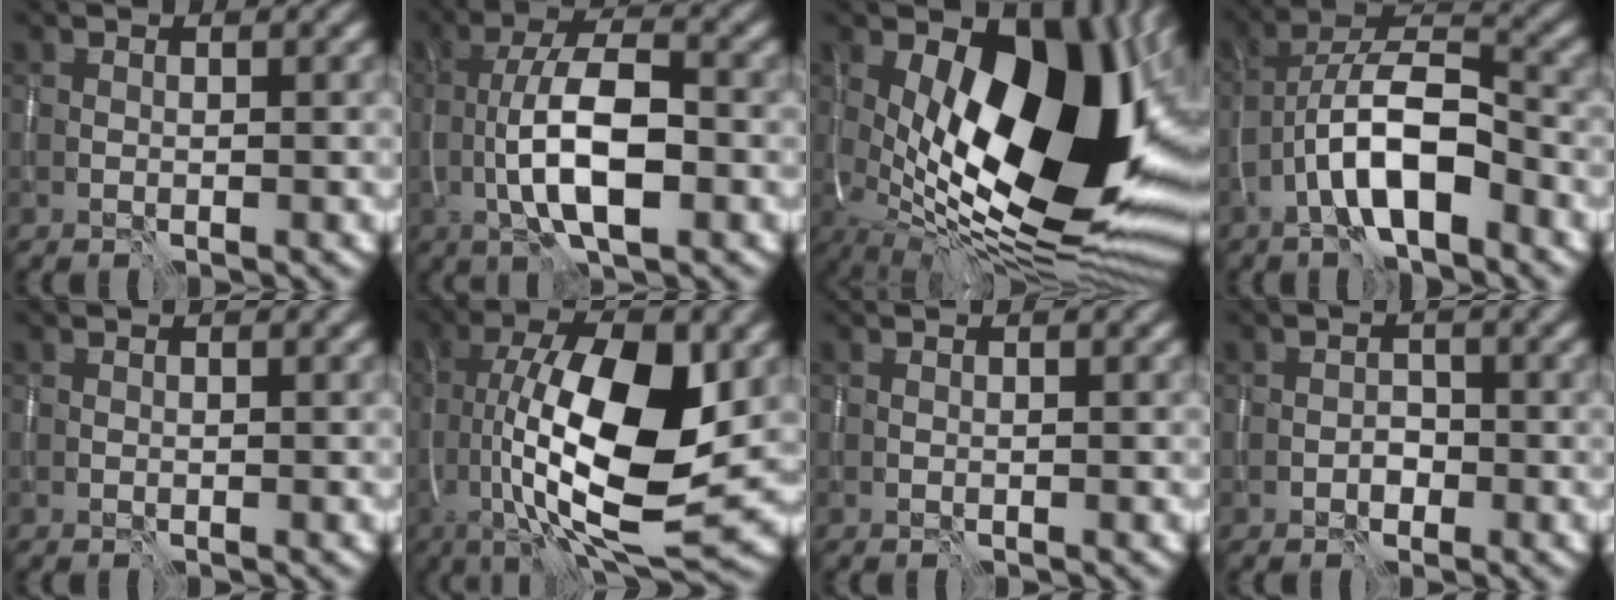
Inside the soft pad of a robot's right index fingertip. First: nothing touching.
{"total": 7.8, "force": [-1.6, 2.9, 7.1], "torque": [-0.128, 0.008, -0.032]}
{"total": 17.4, "force": [1.3, 9.2, 14.7], "torque": [-0.205, -0.013, 0.025]}
{"total": 7.9, "force": [-3.7, 2.7, 6.4], "torque": [-0.102, 0.020, -0.071]}
{"total": 0.0}
{"total": 13.9, "force": [-0.3, 5.0, 12.9], "torque": [-0.216, -0.001, -0.008]}
{"total": 0.0}
{"total": 1.5, "force": [-0.9, 1.0, 0.6], "torque": [-0.009, -0.001, -0.017]}